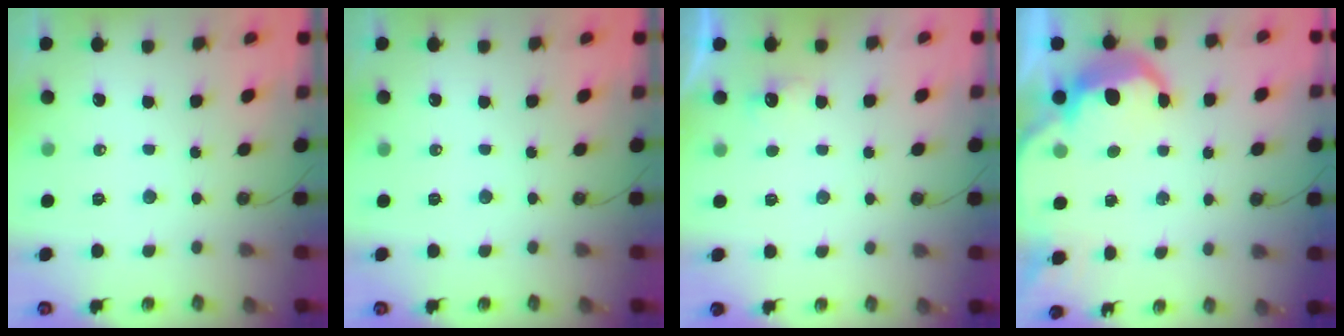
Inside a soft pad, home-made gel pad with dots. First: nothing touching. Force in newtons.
{"total": 0.0}
{"total": 3.9, "press": 3.8, "slide": 0.8}
{"total": 7.3, "press": 7.3, "slide": 0.4}